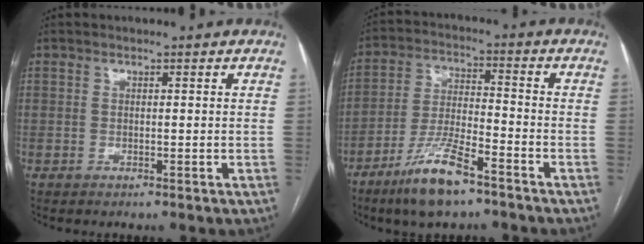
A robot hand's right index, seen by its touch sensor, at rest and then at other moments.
{"total": 10.6, "force": [-7.1, 1.9, 7.6], "torque": [-0.155, -0.018, -0.132]}